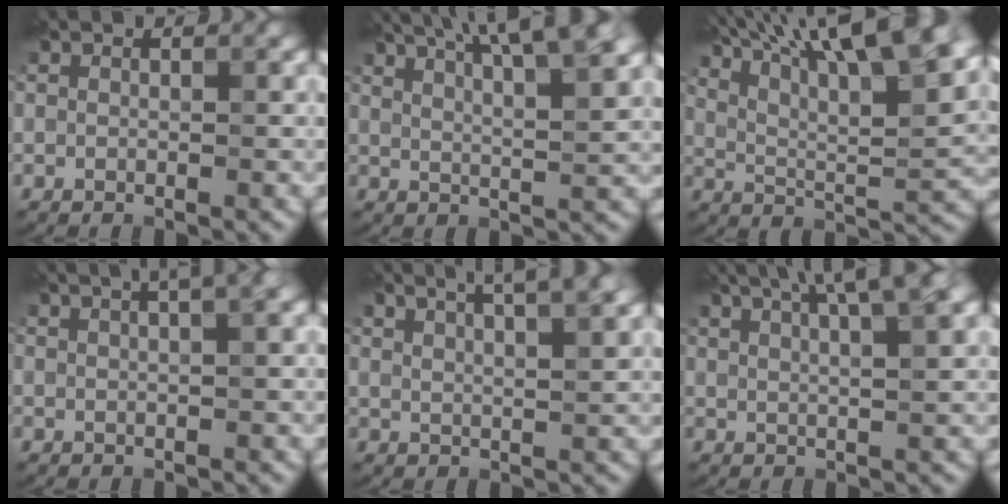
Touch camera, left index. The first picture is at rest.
{"total": 12.4, "force": [7.7, 3.9, 8.9], "torque": [-0.097, 0.045, 0.073]}
{"total": 16.6, "force": [10.6, 4.6, 11.9], "torque": [-0.181, 0.031, 0.146]}
{"total": 4.9, "force": [2.9, 1.6, 3.7], "torque": [-0.027, 0.027, 0.015]}
{"total": 6.9, "force": [4.6, 2.2, 4.6], "torque": [-0.035, 0.037, 0.035]}
{"total": 8.6, "force": [5.3, 2.4, 6.3], "torque": [-0.070, 0.040, 0.050]}